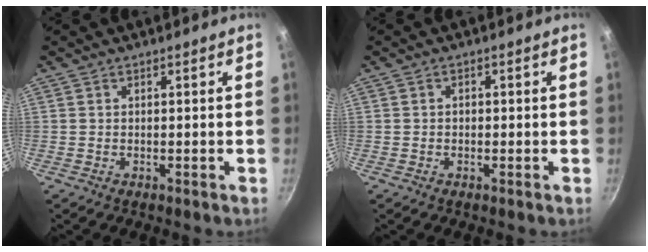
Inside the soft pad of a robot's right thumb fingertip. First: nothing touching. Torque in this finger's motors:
{"motor_torque": [-0.10, -0.35, -0.01, 0.20, -0.02]}